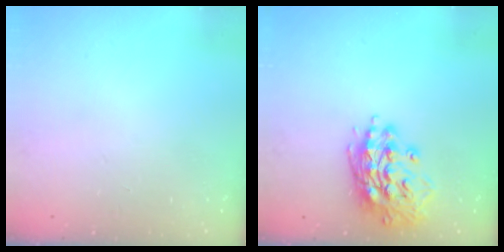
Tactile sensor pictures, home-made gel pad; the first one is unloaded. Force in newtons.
{"total": 15.7, "press": 15.5, "slide": 2.5}